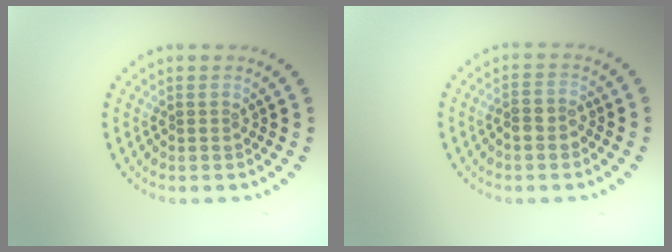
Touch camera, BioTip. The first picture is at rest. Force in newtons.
{"total": 1.6, "press": 1.4, "slide": 0.8}